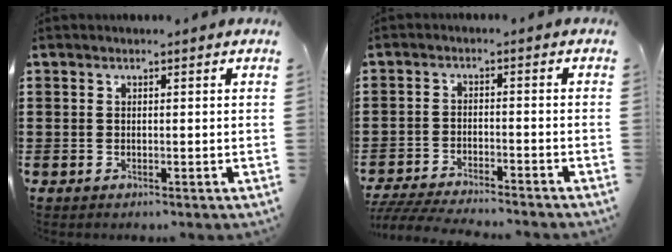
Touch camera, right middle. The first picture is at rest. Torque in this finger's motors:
{"motor_torque": [0.79, -0.17, 0.23, 0.06]}